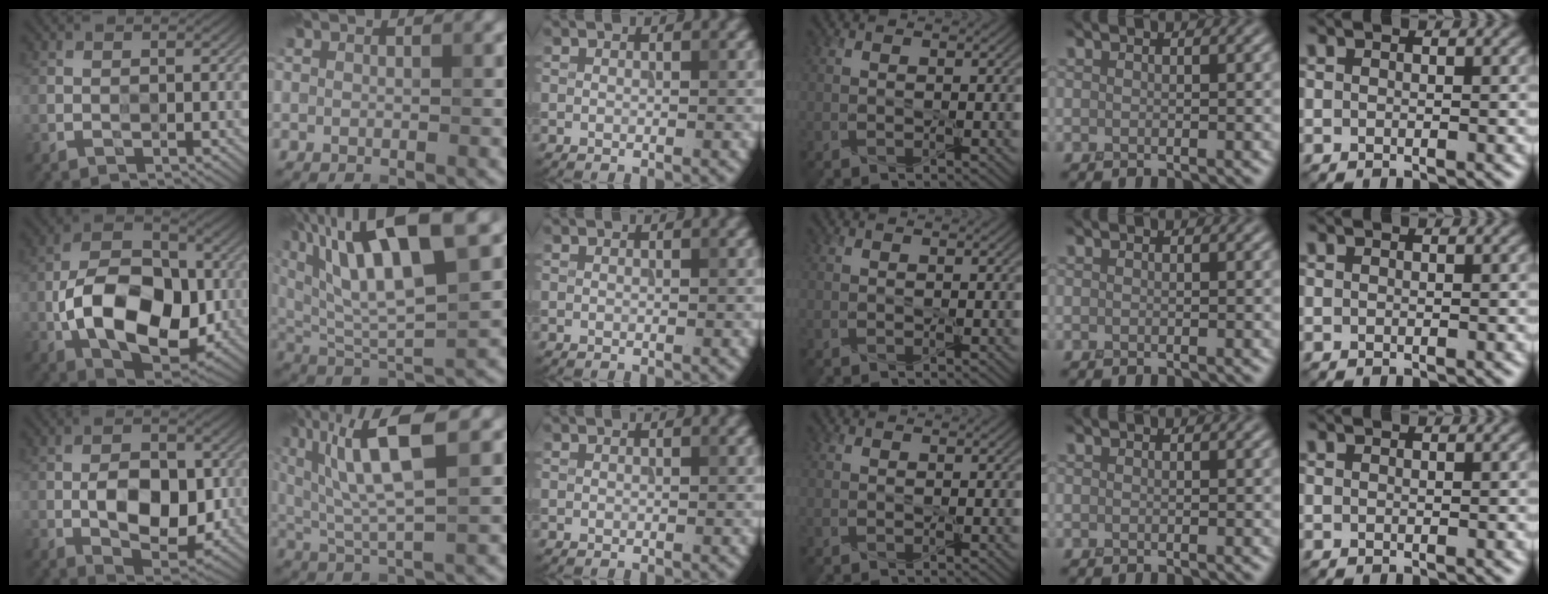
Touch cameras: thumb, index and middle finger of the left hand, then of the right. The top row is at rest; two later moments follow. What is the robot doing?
{"motion": "peel", "object": "sticker"}